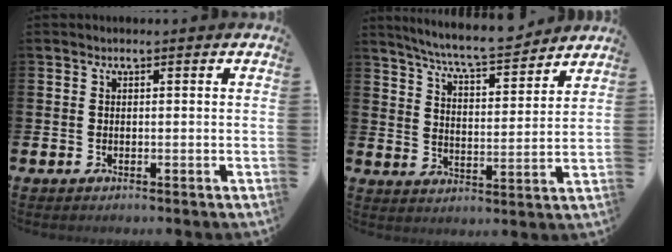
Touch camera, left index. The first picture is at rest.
{"total": 7.4, "force": [7.1, 0.0, 2.2], "torque": [-0.063, -0.047, 0.123]}